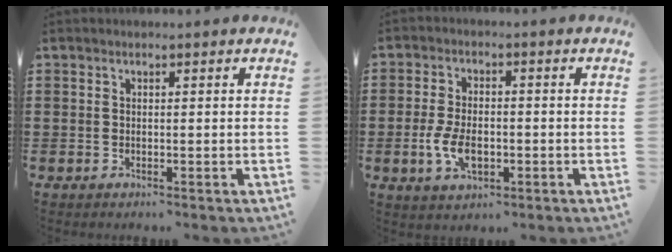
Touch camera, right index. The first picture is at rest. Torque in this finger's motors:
{"motor_torque": [1.13, 1.01, 0.24, 0.04]}